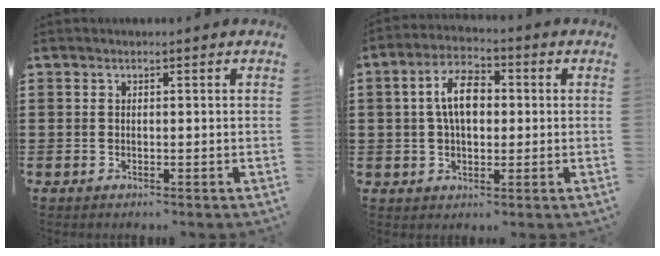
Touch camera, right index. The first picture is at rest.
{"total": 7.4, "force": [0.8, 3.8, 6.2], "torque": [-0.123, 0.012, 0.007]}